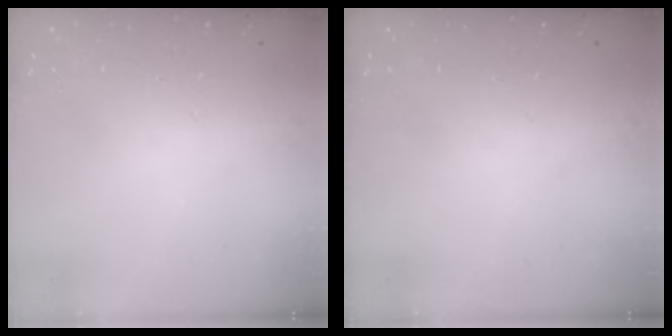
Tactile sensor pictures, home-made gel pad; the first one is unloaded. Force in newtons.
{"total": 0.0}